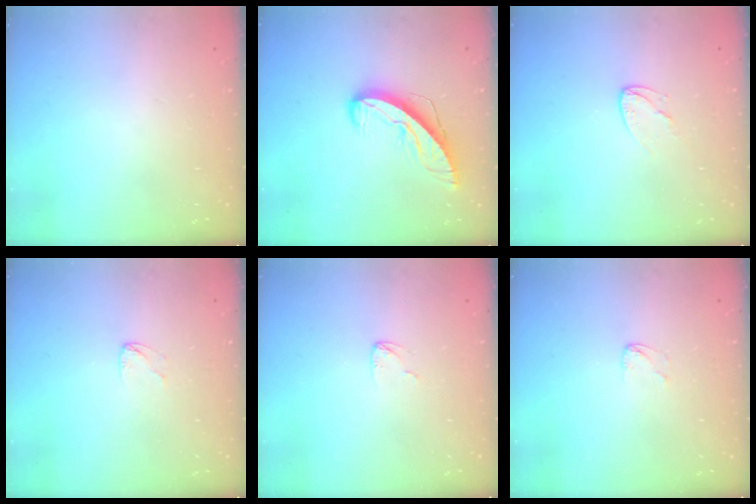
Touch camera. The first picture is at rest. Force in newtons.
{"total": 9.1, "press": 9.1, "slide": 0.6}
{"total": 4.3, "press": 4.3, "slide": 0.4}
{"total": 2.5, "press": 2.5, "slide": 0.2}
{"total": 3.0, "press": 2.9, "slide": 0.3}
{"total": 2.9, "press": 2.9, "slide": 0.2}